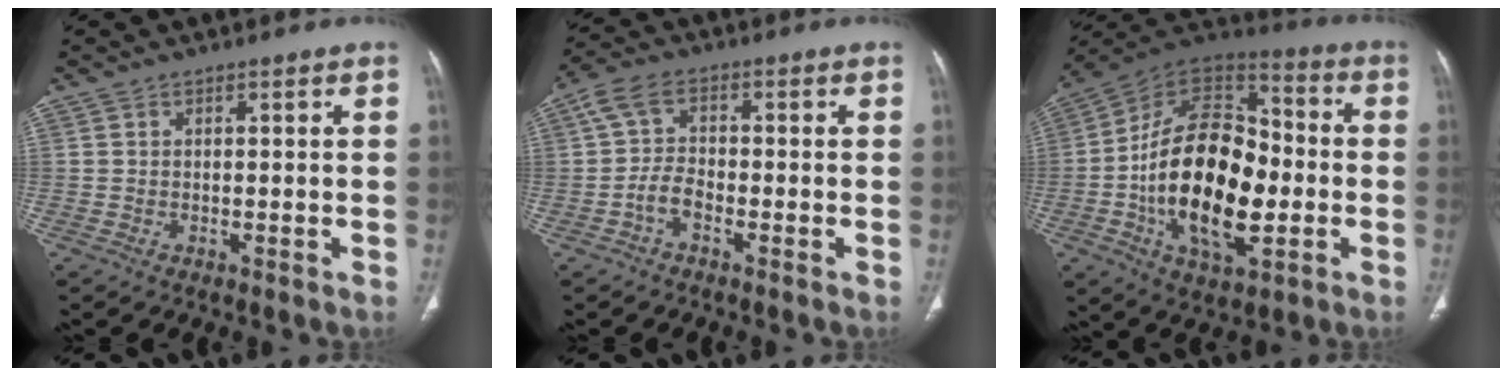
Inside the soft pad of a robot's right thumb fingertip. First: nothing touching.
{"total": 5.2, "force": [-2.1, 3.2, 3.5], "torque": [-0.068, 0.022, -0.047]}
{"total": 25.7, "force": [-3.9, 14.2, 21.0], "torque": [-0.339, 0.024, -0.063]}